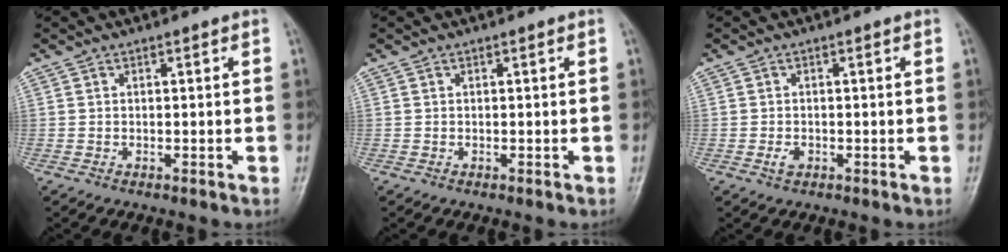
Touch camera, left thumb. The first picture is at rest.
{"total": 0.0}
{"total": 1.5, "force": [-0.6, 1.0, 1.0], "torque": [-0.016, 0.000, -0.010]}